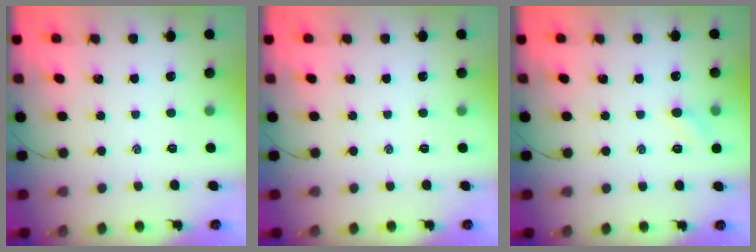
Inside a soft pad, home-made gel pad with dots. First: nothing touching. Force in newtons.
{"total": 0.0}
{"total": 4.8, "press": 4.6, "slide": 1.5}